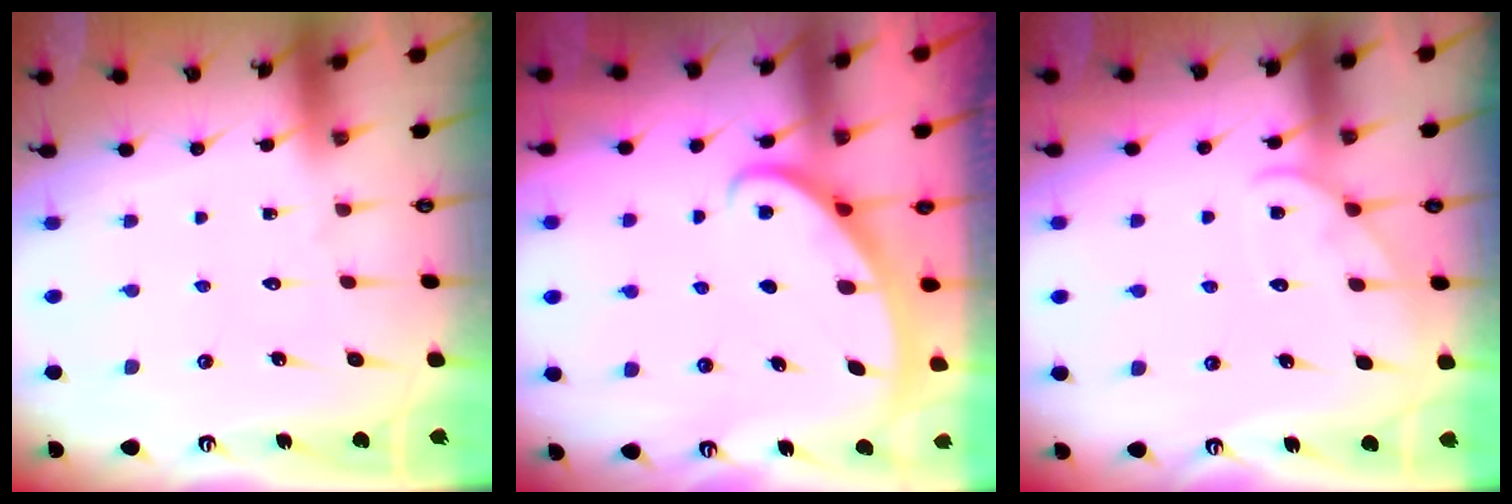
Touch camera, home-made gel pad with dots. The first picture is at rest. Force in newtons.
{"total": 2.9, "press": 2.9, "slide": 0.1}
{"total": 6.5, "press": 6.4, "slide": 0.8}